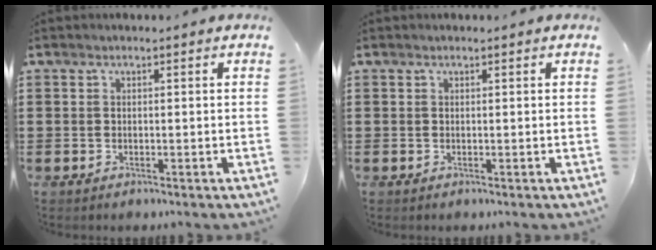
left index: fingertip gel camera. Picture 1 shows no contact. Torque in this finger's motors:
{"motor_torque": [0.13, -0.16, -0.01, 0.01]}